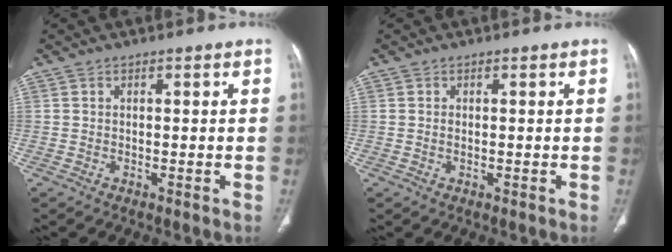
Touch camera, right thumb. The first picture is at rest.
{"total": 0.6, "force": [0.0, 0.3, 0.5], "torque": [-0.014, 0.001, 0.001]}